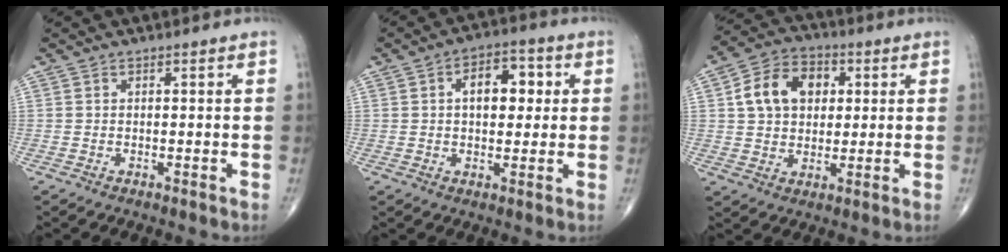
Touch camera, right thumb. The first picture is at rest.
{"total": 8.9, "force": [1.7, 5.2, 6.9], "torque": [-0.076, 0.012, 0.022]}
{"total": 11.6, "force": [2.6, 8.5, 7.4], "torque": [-0.106, 0.009, 0.039]}